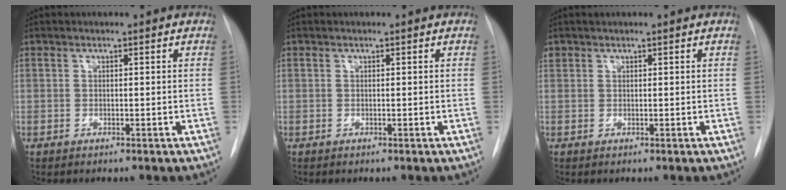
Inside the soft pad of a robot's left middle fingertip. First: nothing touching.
{"total": 0.0}
{"total": 0.6, "force": [0.6, 0.2, 0.0], "torque": [-0.002, 0.012, 0.013]}